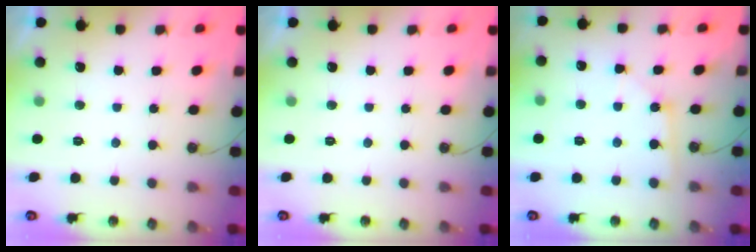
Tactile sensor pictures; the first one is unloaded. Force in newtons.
{"total": 0.0}
{"total": 2.7, "press": 2.7, "slide": 0.4}